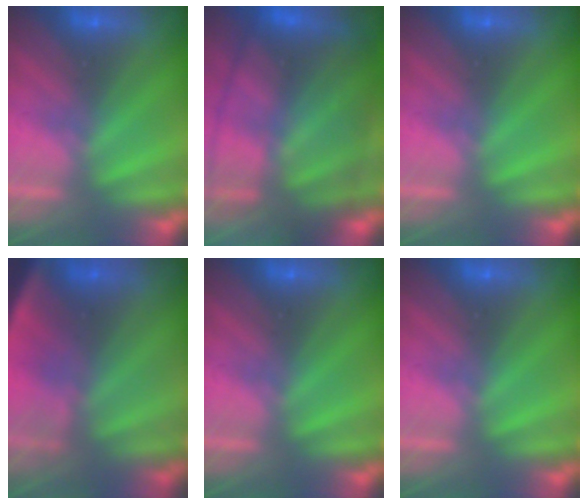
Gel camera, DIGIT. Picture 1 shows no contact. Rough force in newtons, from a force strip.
{"total": 10.5}
{"total": 0.0}
{"total": 4.4}
{"total": 0.0}
{"total": 0.0}